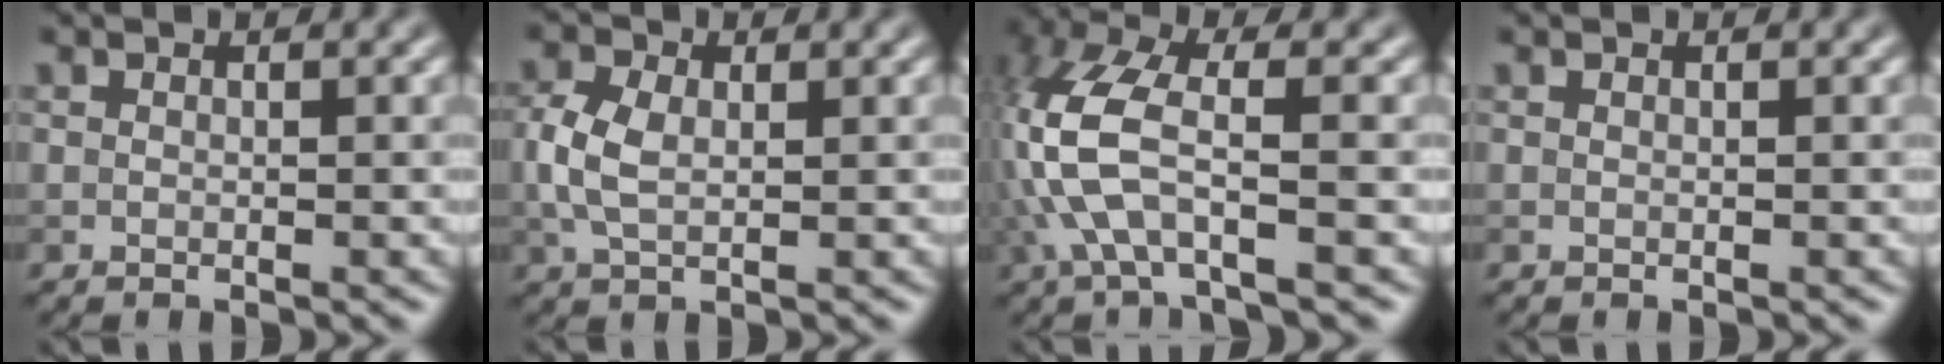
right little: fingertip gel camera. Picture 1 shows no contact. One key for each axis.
{"total": 3.4, "fx": 0.1, "fy": 2.2, "fz": 2.7, "tx": -0.066, "ty": 0.002, "tz": 0.002}
{"total": 7.2, "fx": -1.6, "fy": 2.6, "fz": 6.5, "tx": -0.170, "ty": 0.013, "tz": -0.039}
{"total": 0.0}